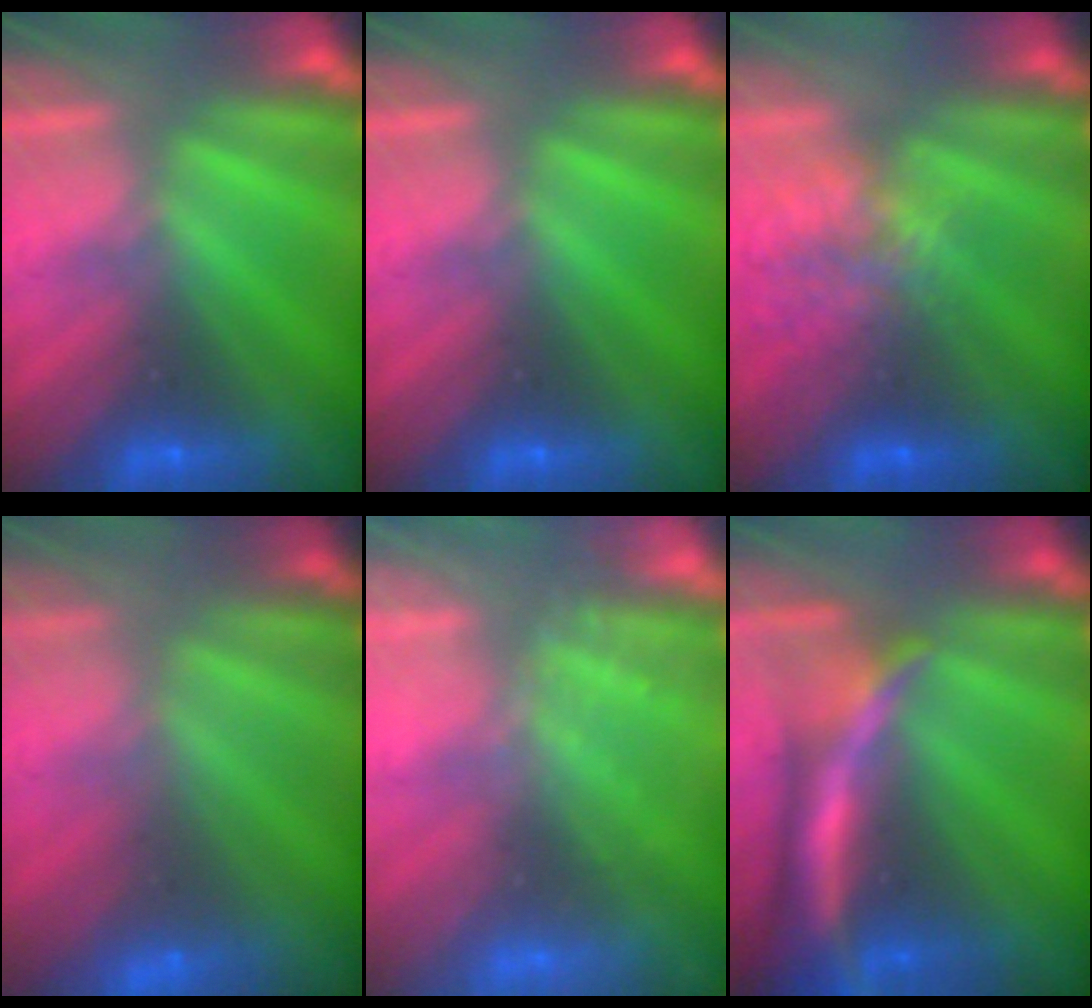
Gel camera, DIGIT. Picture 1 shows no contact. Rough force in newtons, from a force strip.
{"total": 0.0}
{"total": 4.5}
{"total": 2.9}
{"total": 2.5}
{"total": 7.1}